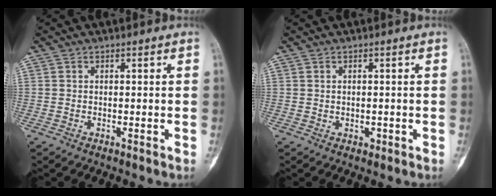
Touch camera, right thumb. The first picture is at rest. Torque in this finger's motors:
{"motor_torque": [-0.21, 0.02, -0.15, 0.15, -0.06]}